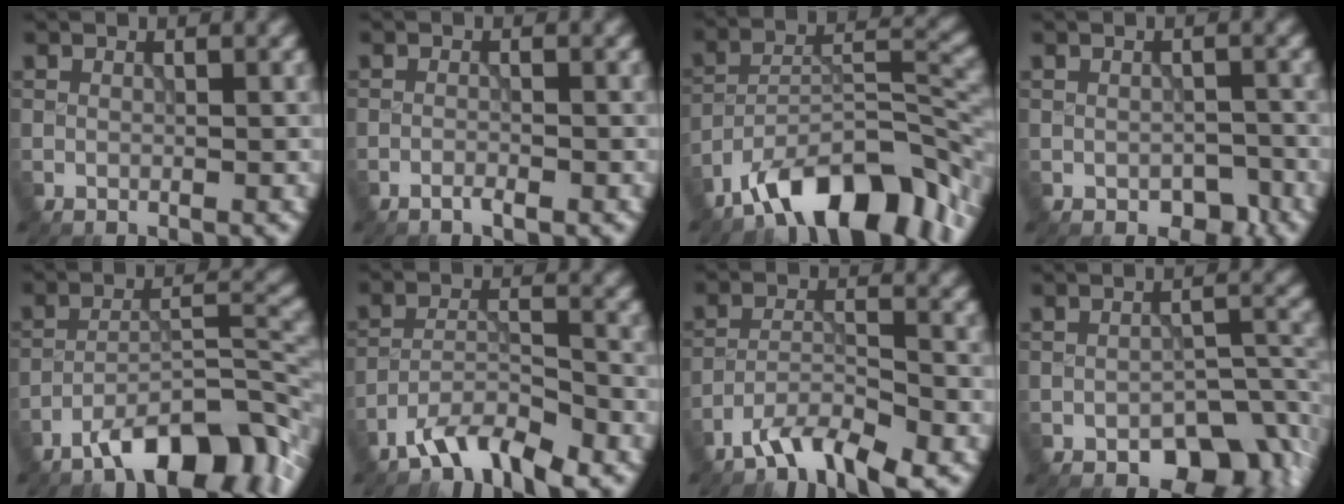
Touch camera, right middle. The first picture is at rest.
{"total": 1.0, "force": [-0.8, 0.1, 0.7], "torque": [-0.012, 0.000, -0.015]}
{"total": 11.9, "force": [-8.6, 3.9, 7.2], "torque": [-0.109, 0.012, -0.157]}
{"total": 2.0, "force": [-1.2, 1.2, 1.1], "torque": [-0.018, -0.004, -0.015]}
{"total": 9.9, "force": [-7.1, 2.7, 6.4], "torque": [-0.094, 0.010, -0.121]}
{"total": 5.1, "force": [-4.1, 1.2, 2.8], "torque": [-0.049, 0.001, -0.080]}
{"total": 4.9, "force": [-3.9, 0.9, 2.8], "torque": [-0.049, -0.001, -0.078]}
{"total": 7.0, "force": [-4.2, 3.7, 4.3], "torque": [-0.045, -0.012, -0.056]}